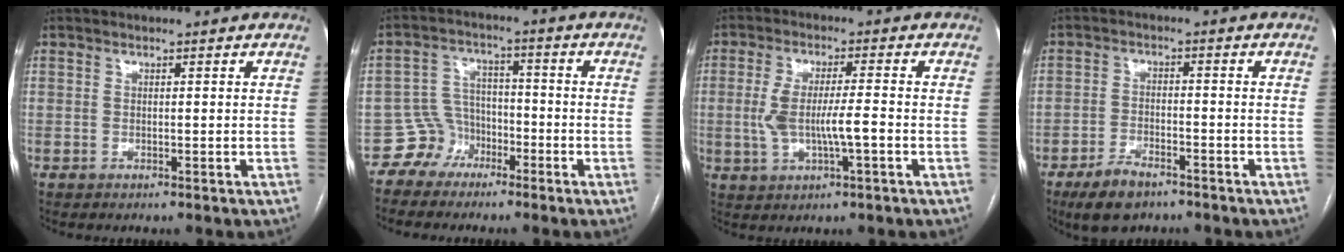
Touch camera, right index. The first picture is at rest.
{"total": 5.5, "force": [-3.5, 4.2, -0.4], "torque": [0.016, 0.018, -0.064]}
{"total": 7.3, "force": [-1.1, 1.5, 7.1], "torque": [-0.143, 0.008, -0.017]}
{"total": 6.2, "force": [-4.6, 2.5, 3.4], "torque": [-0.070, -0.004, -0.077]}